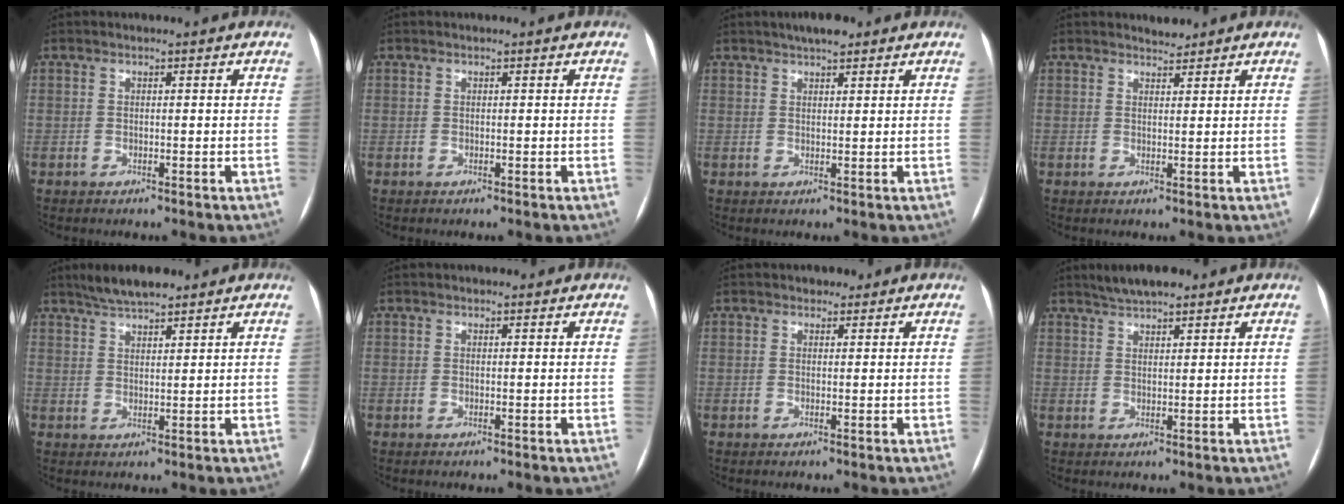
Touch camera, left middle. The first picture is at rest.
{"total": 0.0}
{"total": 3.9, "force": [2.9, 1.1, 2.3], "torque": [-0.040, 0.015, 0.047]}
{"total": 1.6, "force": [1.5, 0.3, 0.1], "torque": [-0.007, -0.001, 0.026]}
{"total": 6.0, "force": [4.9, 1.2, 3.1], "torque": [-0.060, 0.017, 0.087]}
{"total": 0.8, "force": [0.7, 0.4, 0.1], "torque": [-0.008, 0.012, 0.011]}
{"total": 1.5, "force": [1.0, 1.0, 0.3], "torque": [-0.005, 0.004, 0.012]}
{"total": 5.0, "force": [4.1, 1.2, 2.6], "torque": [-0.050, 0.019, 0.071]}